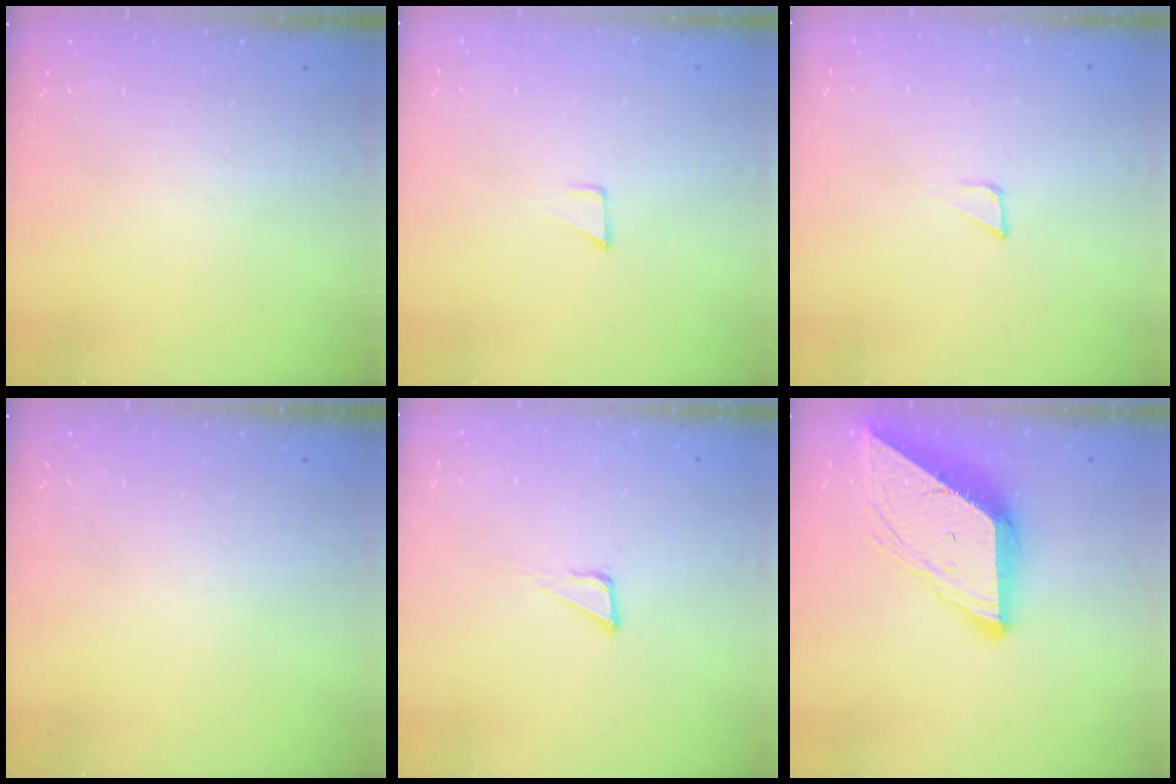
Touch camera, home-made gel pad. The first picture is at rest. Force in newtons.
{"total": 4.8, "press": 4.8, "slide": 0.2}
{"total": 1.3, "press": 1.3, "slide": 0.0}
{"total": 0.0}
{"total": 3.4, "press": 3.4, "slide": 0.2}
{"total": 10.9, "press": 10.8, "slide": 1.0}